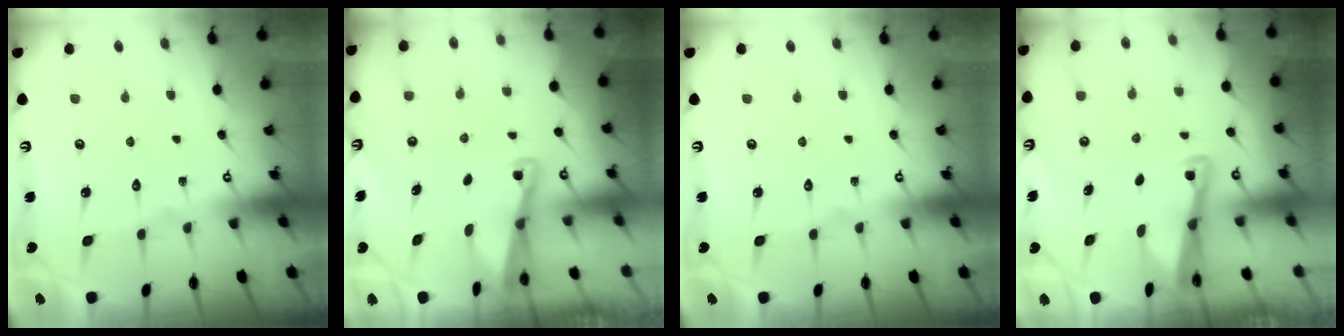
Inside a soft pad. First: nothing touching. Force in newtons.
{"total": 2.0, "press": 2.0, "slide": 0.3}
{"total": 0.0}
{"total": 3.0, "press": 3.0, "slide": 0.4}